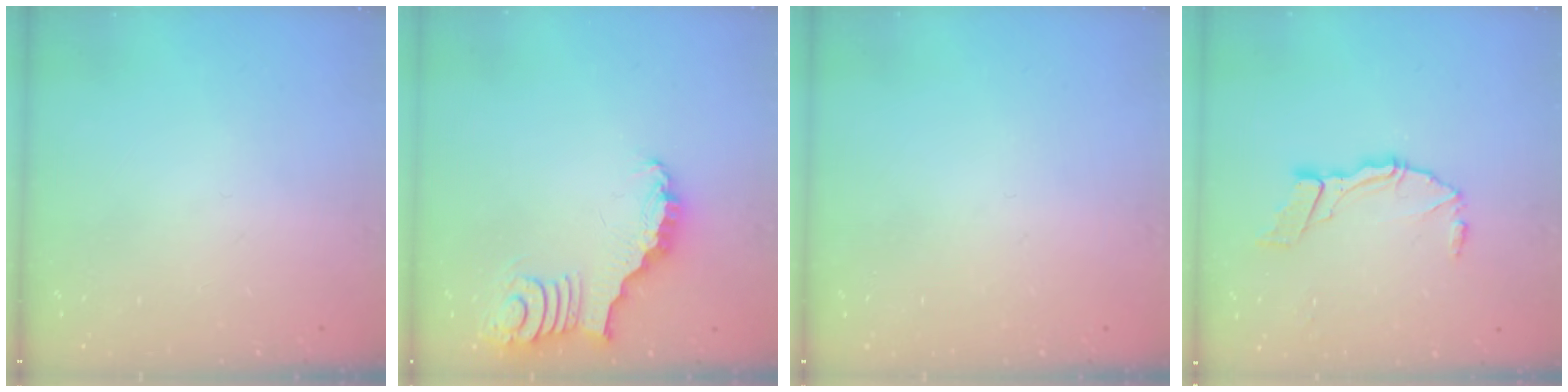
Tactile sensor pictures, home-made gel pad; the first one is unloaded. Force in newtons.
{"total": 3.5, "press": 3.5, "slide": 0.5}
{"total": 0.0}
{"total": 10.1, "press": 10.1, "slide": 1.1}